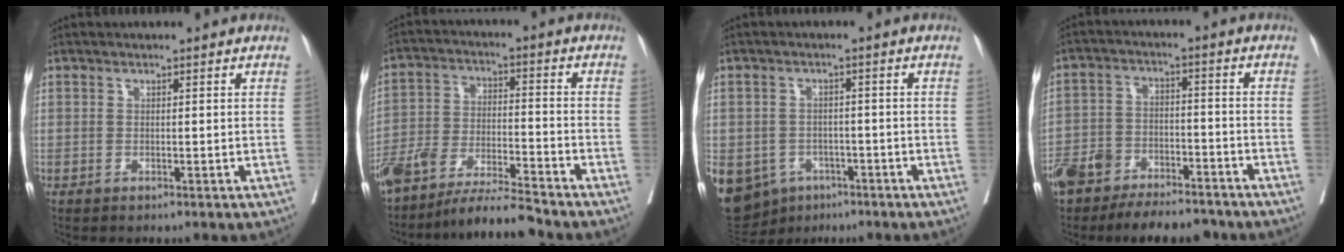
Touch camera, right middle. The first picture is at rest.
{"total": 11.2, "force": [-10.2, -0.1, 4.7], "torque": [-0.078, -0.006, -0.187]}
{"total": 17.0, "force": [-7.8, 13.6, 6.4], "torque": [-0.192, 0.002, -0.100]}
{"total": 14.2, "force": [-11.7, 5.3, 6.1], "torque": [-0.100, 0.014, -0.184]}